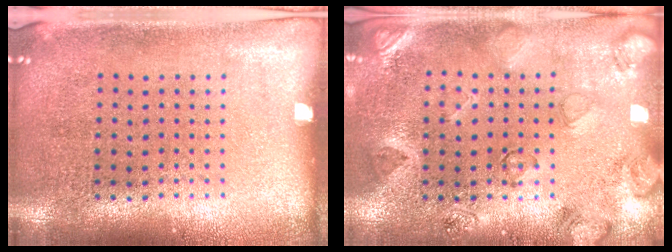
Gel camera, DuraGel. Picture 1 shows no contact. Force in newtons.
{"total": 2.6, "press": 1.9, "slide": 1.7}